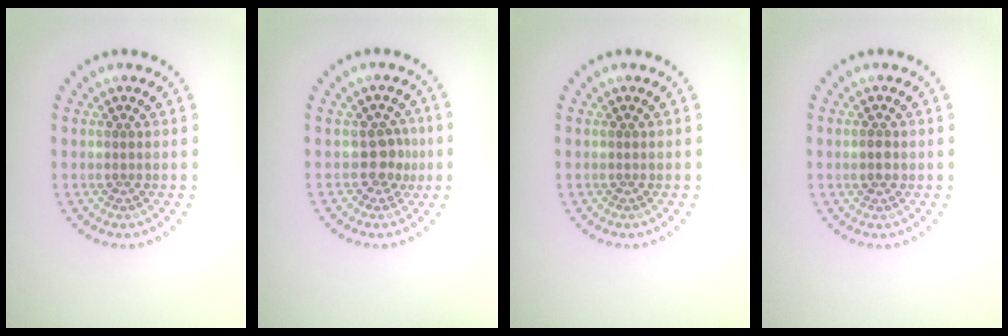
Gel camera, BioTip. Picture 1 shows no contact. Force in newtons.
{"total": 1.9, "press": 1.6, "slide": 1.0}
{"total": 0.0}
{"total": 1.2, "press": 1.2, "slide": 0.0}